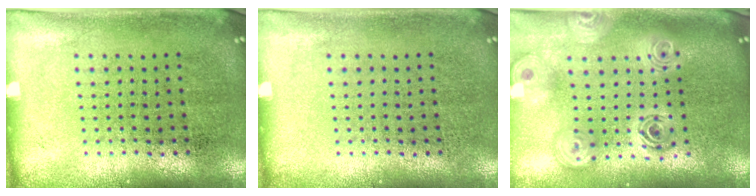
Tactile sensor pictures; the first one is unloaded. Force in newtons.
{"total": 0.0}
{"total": 2.5, "press": 1.9, "slide": 1.7}